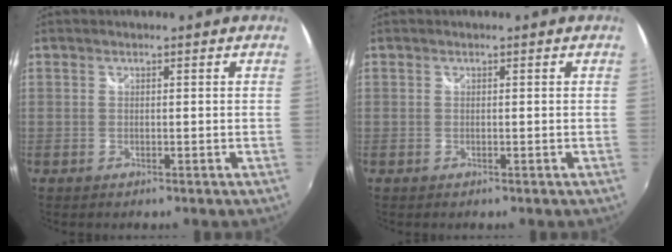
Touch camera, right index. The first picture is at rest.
{"total": 0.0}